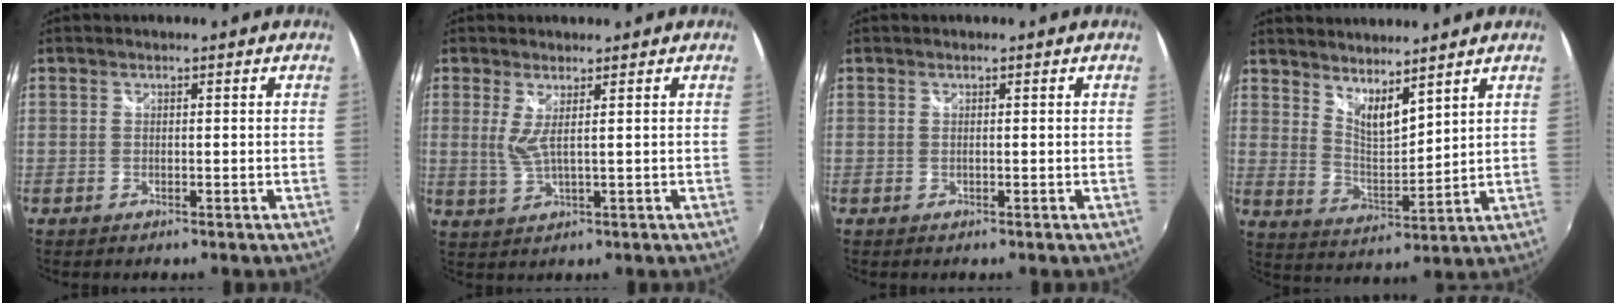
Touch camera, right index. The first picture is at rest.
{"total": 3.3, "force": [1.0, 0.2, 3.2], "torque": [-0.064, -0.009, 0.018]}
{"total": 0.0}
{"total": 7.9, "force": [6.4, 1.9, 4.1], "torque": [-0.064, -0.011, 0.116]}